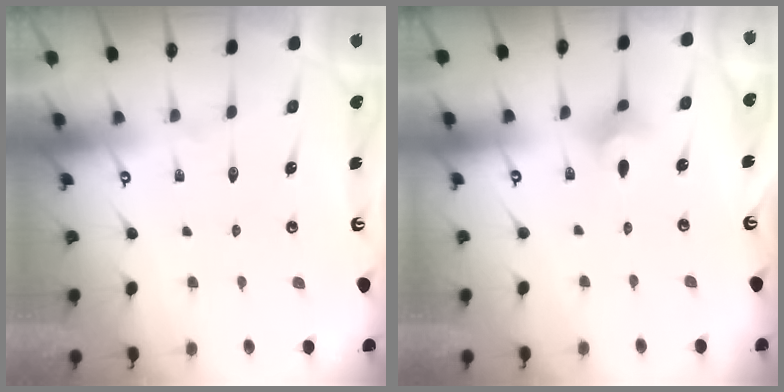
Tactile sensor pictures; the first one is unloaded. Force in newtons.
{"total": 3.8, "press": 3.7, "slide": 0.8}